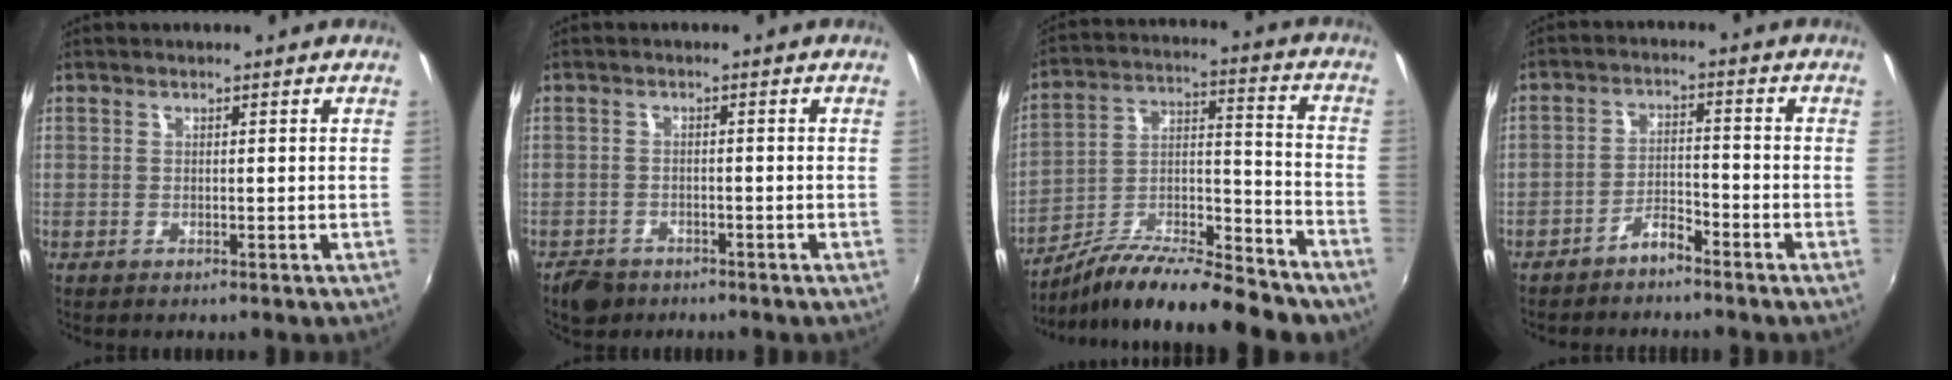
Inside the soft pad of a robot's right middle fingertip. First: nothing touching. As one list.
[{"total": 4.4, "force": [-3.3, 2.7, 1.3], "torque": [-0.042, -0.004, -0.054]}, {"total": 20.3, "force": [-15.3, 5.4, 12.3], "torque": [-0.211, -0.001, -0.240]}, {"total": 3.6, "force": [-3.2, 1.0, 1.3], "torque": [-0.034, 0.012, -0.054]}]